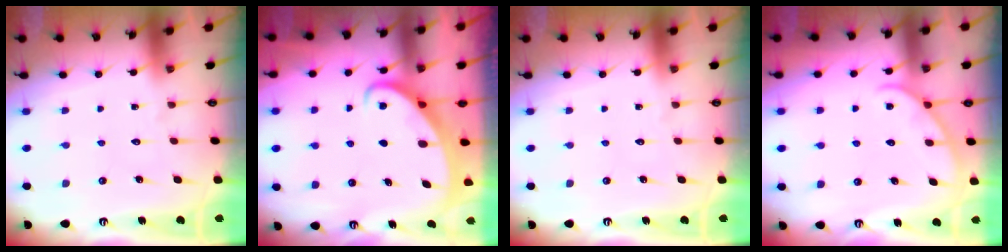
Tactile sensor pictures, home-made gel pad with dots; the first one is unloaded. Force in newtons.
{"total": 2.5, "press": 2.5, "slide": 0.3}
{"total": 0.0}
{"total": 4.0, "press": 4.0, "slide": 0.4}